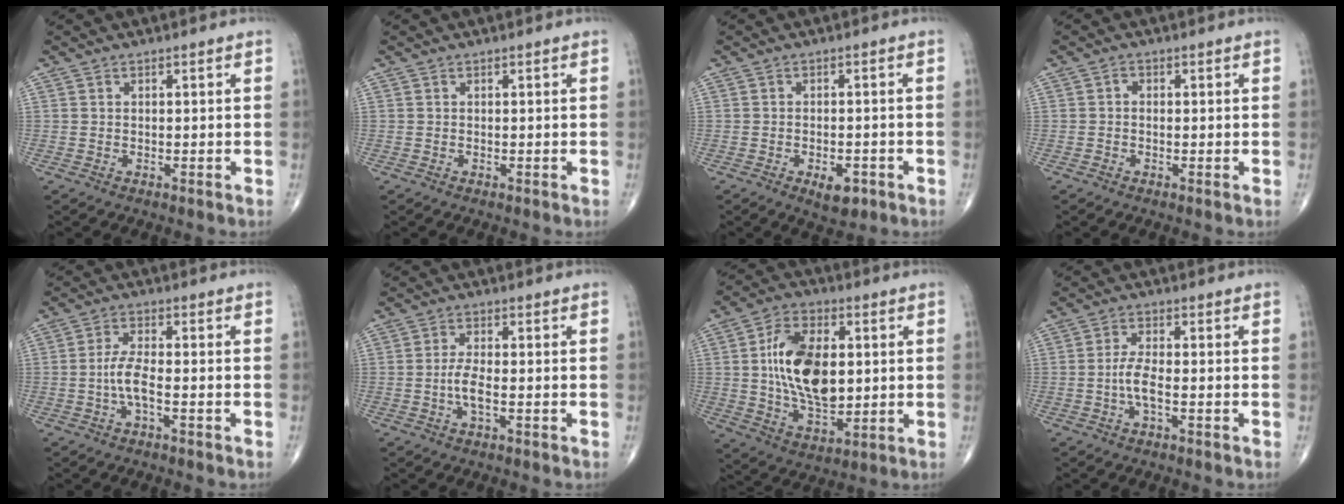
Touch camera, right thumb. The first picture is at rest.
{"total": 0.0}
{"total": 4.6, "force": [-2.2, 2.3, 3.4], "torque": [-0.042, 0.004, -0.026]}
{"total": 1.0, "force": [-0.1, 0.7, 0.7], "torque": [-0.004, 0.002, -0.008]}
{"total": 4.4, "force": [-1.3, 1.1, 4.1], "torque": [-0.092, 0.010, -0.028]}
{"total": 3.7, "force": [-0.9, 1.0, 3.4], "torque": [-0.076, 0.003, -0.020]}
{"total": 16.8, "force": [1.5, 9.5, 13.8], "torque": [-0.224, -0.009, 0.030]}
{"total": 3.9, "force": [-1.1, 1.0, 3.6], "torque": [-0.082, 0.005, -0.023]}